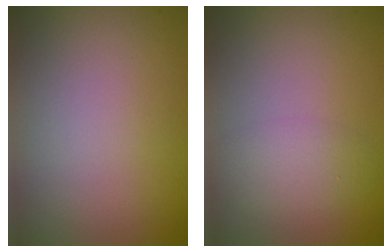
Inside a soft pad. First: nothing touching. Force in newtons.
{"total": 2.6, "press": 2.6, "slide": 0.2}